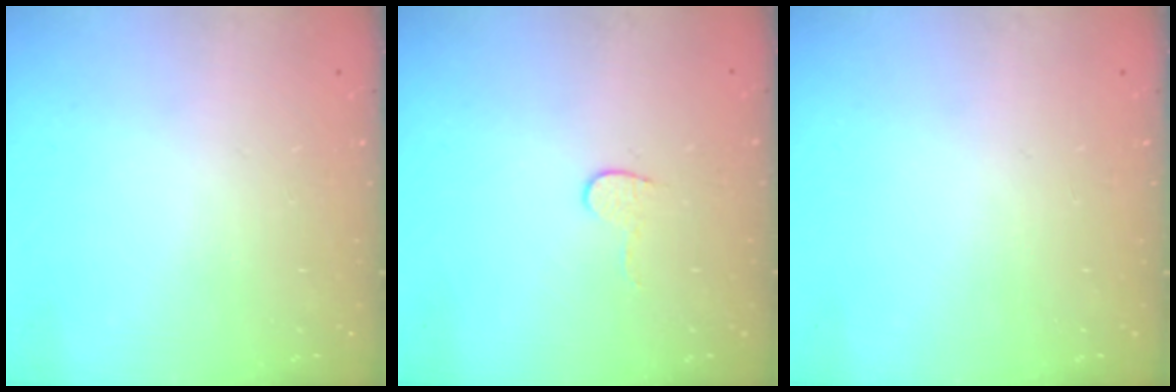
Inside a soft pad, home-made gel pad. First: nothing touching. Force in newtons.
{"total": 4.0, "press": 4.0, "slide": 0.4}
{"total": 0.0}